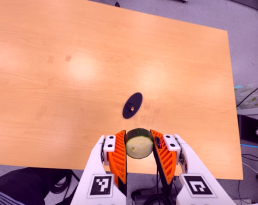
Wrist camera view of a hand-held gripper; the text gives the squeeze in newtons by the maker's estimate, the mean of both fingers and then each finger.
{"total": 12.1, "left": 11.6, "right": 12.6}